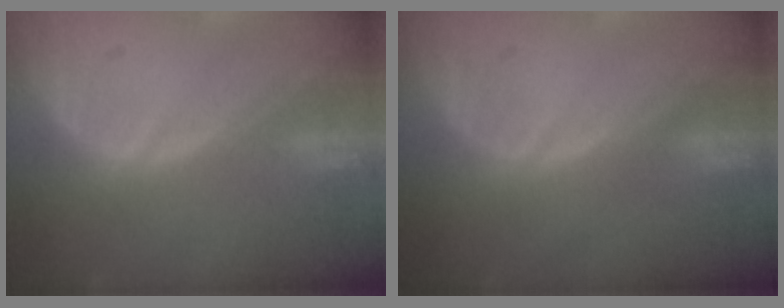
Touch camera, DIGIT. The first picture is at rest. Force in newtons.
{"total": 0.0}